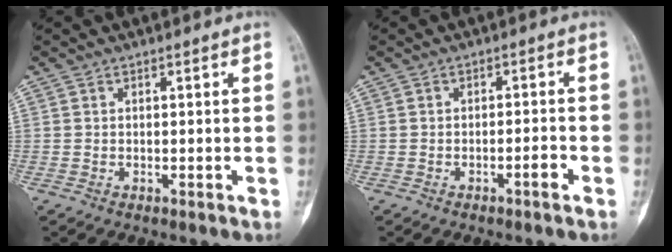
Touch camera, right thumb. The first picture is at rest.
{"total": 2.3, "force": [-1.3, 0.3, 1.9], "torque": [-0.032, 0.011, -0.023]}